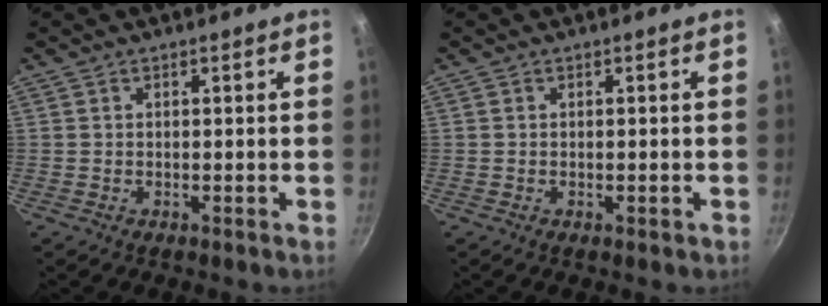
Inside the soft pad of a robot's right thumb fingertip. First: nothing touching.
{"total": 0.8, "force": [-0.3, 0.3, 0.7], "torque": [-0.010, 0.002, -0.004]}